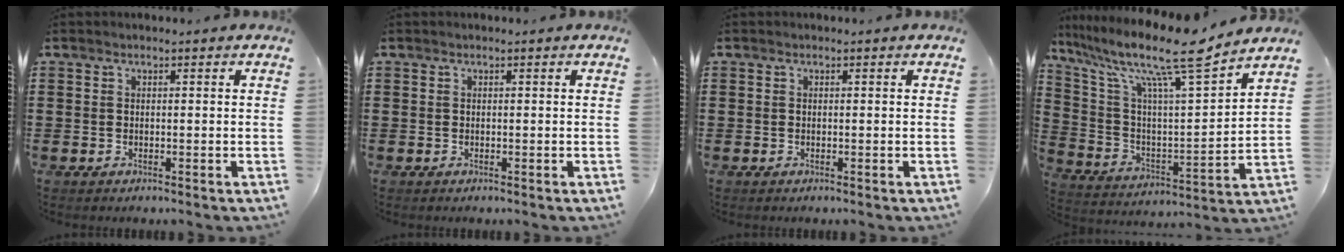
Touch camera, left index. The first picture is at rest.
{"total": 0.0}
{"total": 0.0}
{"total": 13.5, "force": [10.3, 1.4, 8.6], "torque": [-0.189, -0.067, 0.162]}